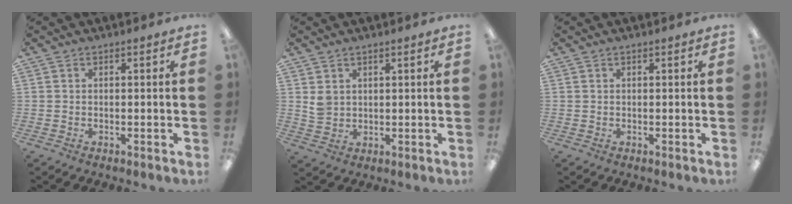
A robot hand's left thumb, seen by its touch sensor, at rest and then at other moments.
{"total": 3.1, "force": [1.5, 2.4, 1.3], "torque": [-0.029, 0.001, 0.029]}
{"total": 0.0}